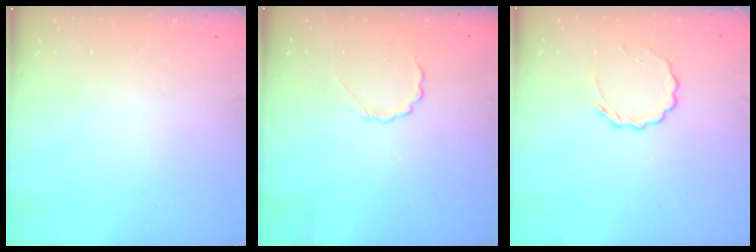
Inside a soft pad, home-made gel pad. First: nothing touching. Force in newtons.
{"total": 4.0, "press": 3.8, "slide": 1.1}
{"total": 5.5, "press": 5.2, "slide": 1.6}